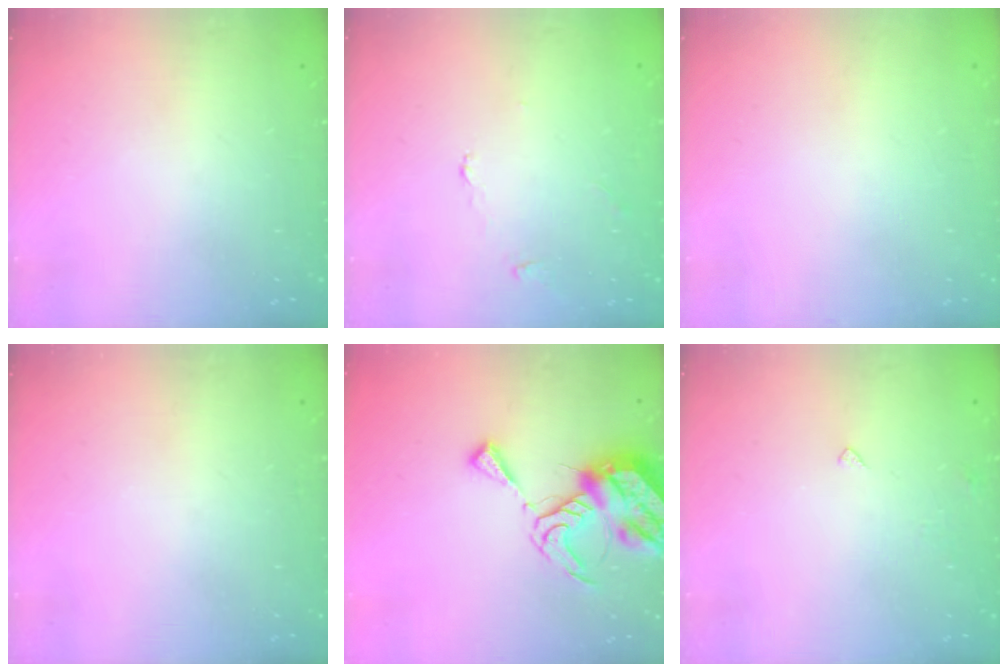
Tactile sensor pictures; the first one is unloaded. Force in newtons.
{"total": 2.2, "press": 2.2, "slide": 0.4}
{"total": 1.8, "press": 1.8, "slide": 0.1}
{"total": 0.0}
{"total": 12.4, "press": 12.3, "slide": 1.2}
{"total": 2.4, "press": 2.4, "slide": 0.4}